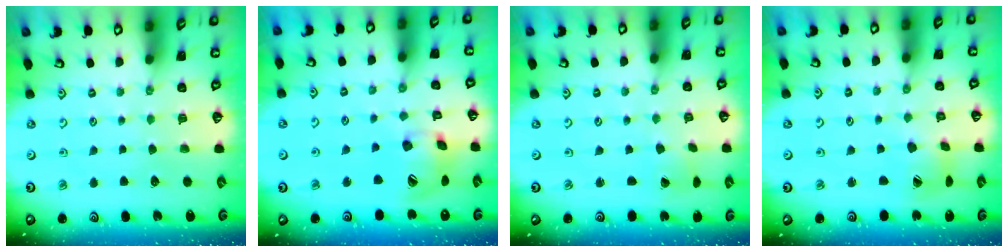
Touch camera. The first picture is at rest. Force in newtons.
{"total": 14.1, "press": 13.9, "slide": 2.2}
{"total": 1.2, "press": 1.2, "slide": 0.1}
{"total": 6.8, "press": 6.7, "slide": 0.5}